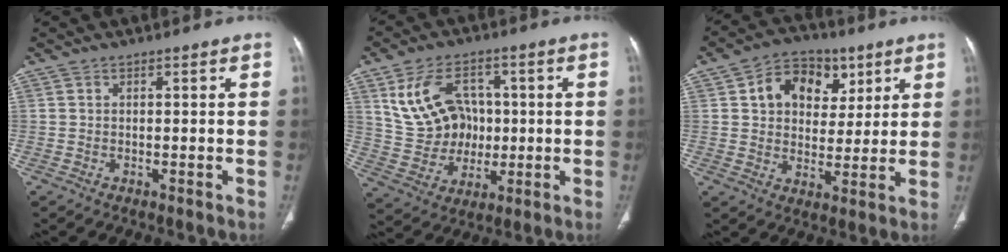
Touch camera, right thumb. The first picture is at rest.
{"total": 13.4, "force": [2.8, 10.7, 7.6], "torque": [-0.102, 0.005, 0.066]}
{"total": 12.3, "force": [4.8, 9.3, 6.5], "torque": [-0.060, -0.005, 0.077]}